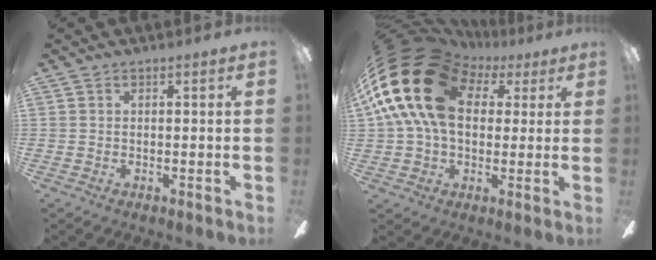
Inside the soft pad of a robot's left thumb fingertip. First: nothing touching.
{"total": 25.2, "force": [6.9, 17.3, 17.0], "torque": [-0.353, -0.021, 0.116]}